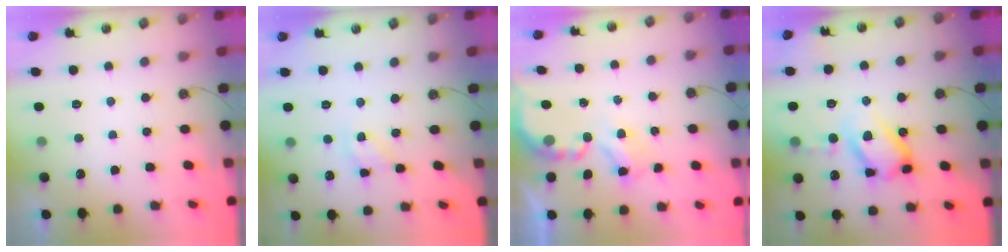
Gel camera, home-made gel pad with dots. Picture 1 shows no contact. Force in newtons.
{"total": 8.2, "press": 8.2, "slide": 0.4}
{"total": 3.7, "press": 3.7, "slide": 0.2}
{"total": 15.5, "press": 15.3, "slide": 2.6}